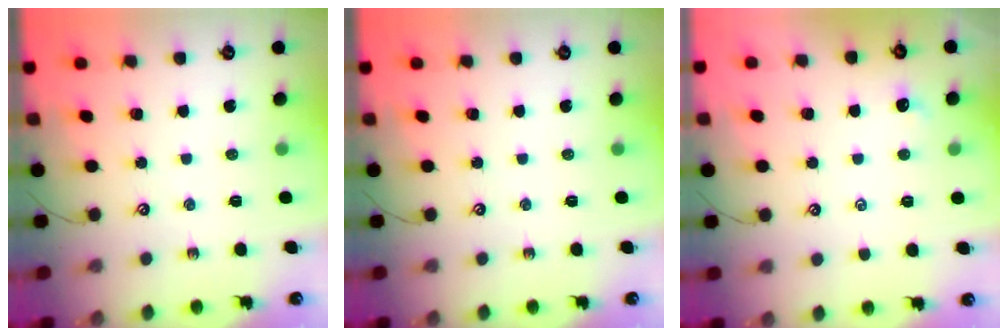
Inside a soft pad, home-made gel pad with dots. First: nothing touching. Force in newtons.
{"total": 0.0}
{"total": 1.1, "press": 1.0, "slide": 0.4}